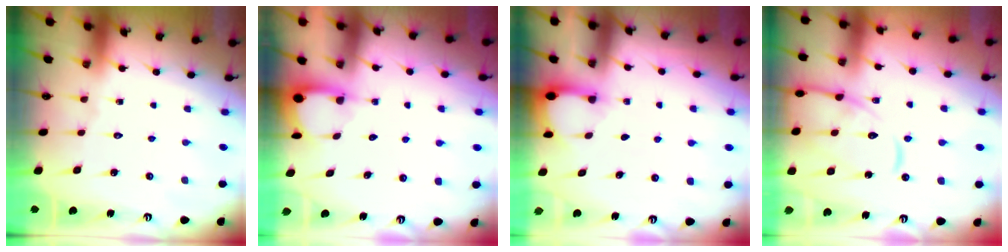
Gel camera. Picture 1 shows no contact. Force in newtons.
{"total": 3.9, "press": 3.9, "slide": 0.4}
{"total": 2.9, "press": 2.9, "slide": 0.3}
{"total": 12.2, "press": 12.2, "slide": 0.8}